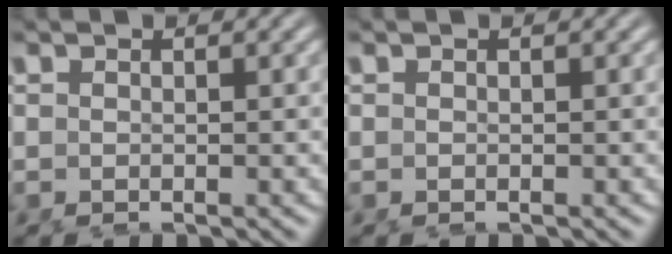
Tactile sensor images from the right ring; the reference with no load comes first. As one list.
[{"total": 0.0}]